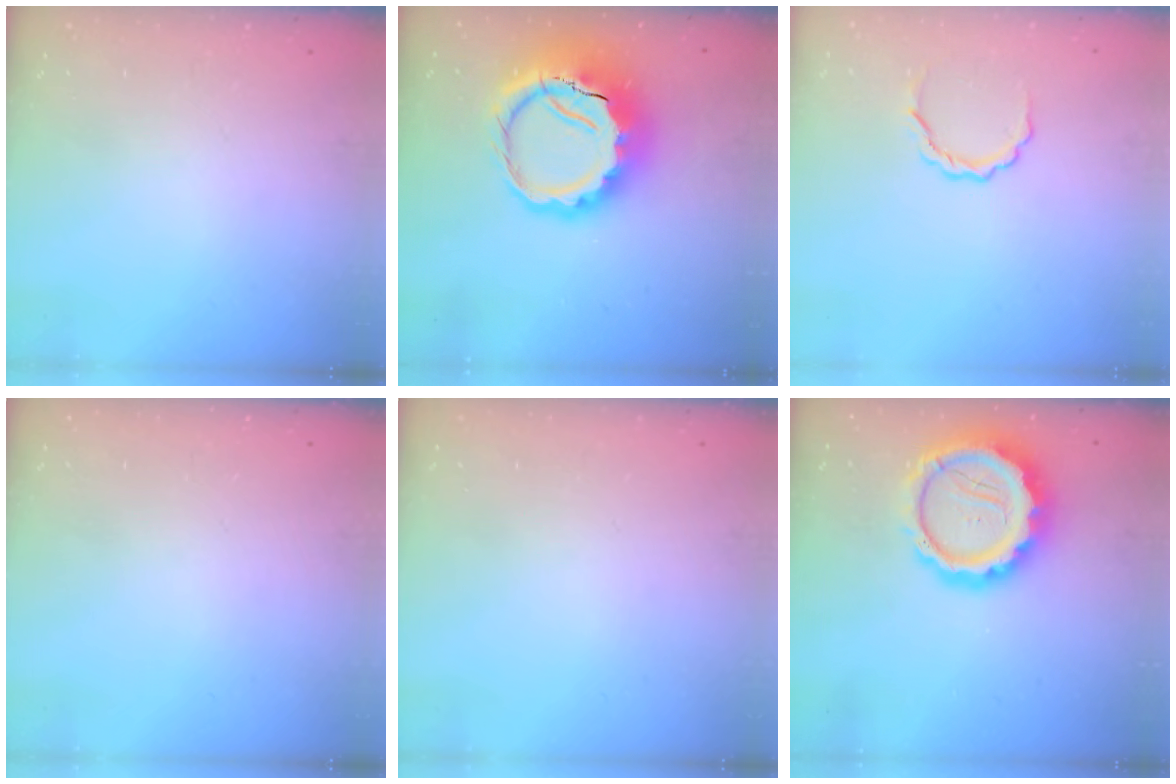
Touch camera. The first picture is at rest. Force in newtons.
{"total": 14.2, "press": 13.9, "slide": 3.1}
{"total": 3.4, "press": 3.4, "slide": 0.2}
{"total": 0.0}
{"total": 0.0}
{"total": 15.4, "press": 15.1, "slide": 3.2}